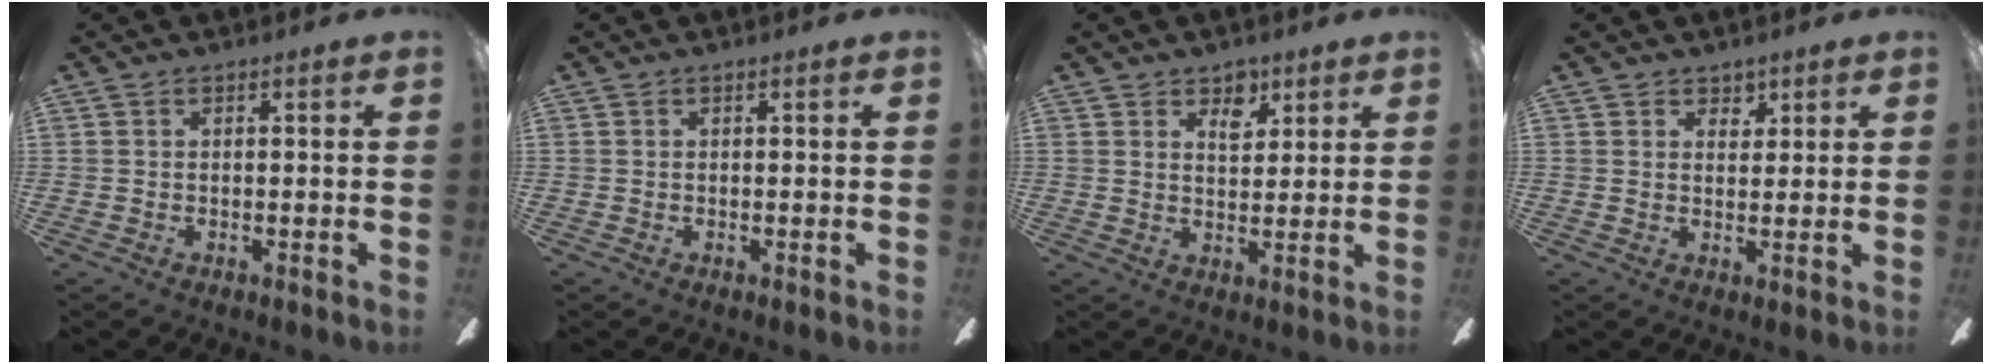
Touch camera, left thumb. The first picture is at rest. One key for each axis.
{"total": 0.0}
{"total": 5.5, "fx": 3.8, "fy": 3.2, "fz": 2.3, "tx": -0.018, "ty": -0.013, "tz": 0.064}
{"total": 3.1, "fx": 2.4, "fy": 2.0, "fz": 0.4, "tx": -0.002, "ty": -0.008, "tz": 0.042}